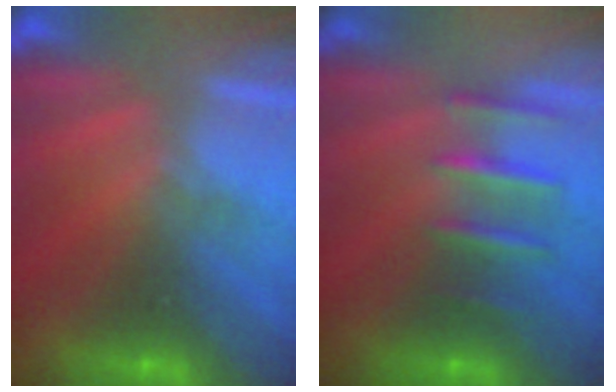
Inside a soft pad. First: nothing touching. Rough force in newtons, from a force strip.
{"total": 2.5}